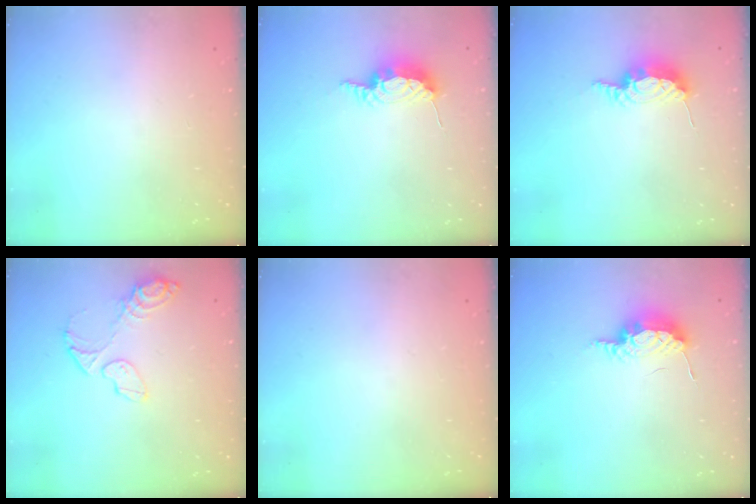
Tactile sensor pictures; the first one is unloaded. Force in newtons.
{"total": 8.3, "press": 8.3, "slide": 0.1}
{"total": 8.3, "press": 8.3, "slide": 0.1}
{"total": 9.5, "press": 9.3, "slide": 1.9}
{"total": 0.0}
{"total": 7.6, "press": 7.5, "slide": 1.4}